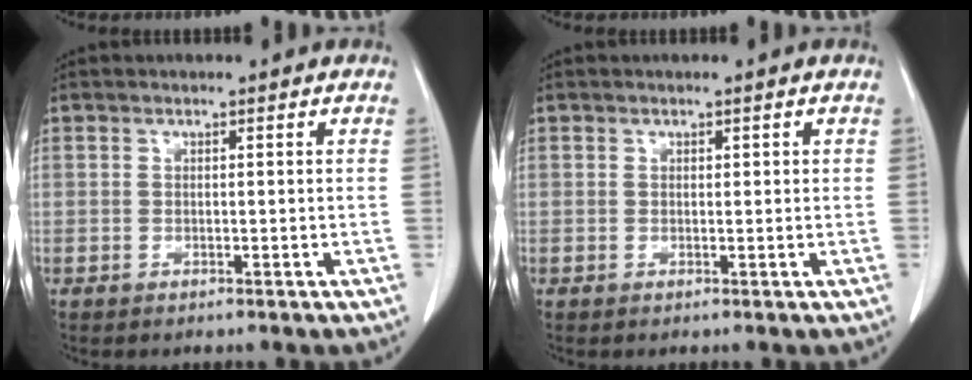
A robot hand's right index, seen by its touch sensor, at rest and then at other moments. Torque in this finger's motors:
{"motor_torque": [-0.04, 0.04, -0.02, -0.01]}